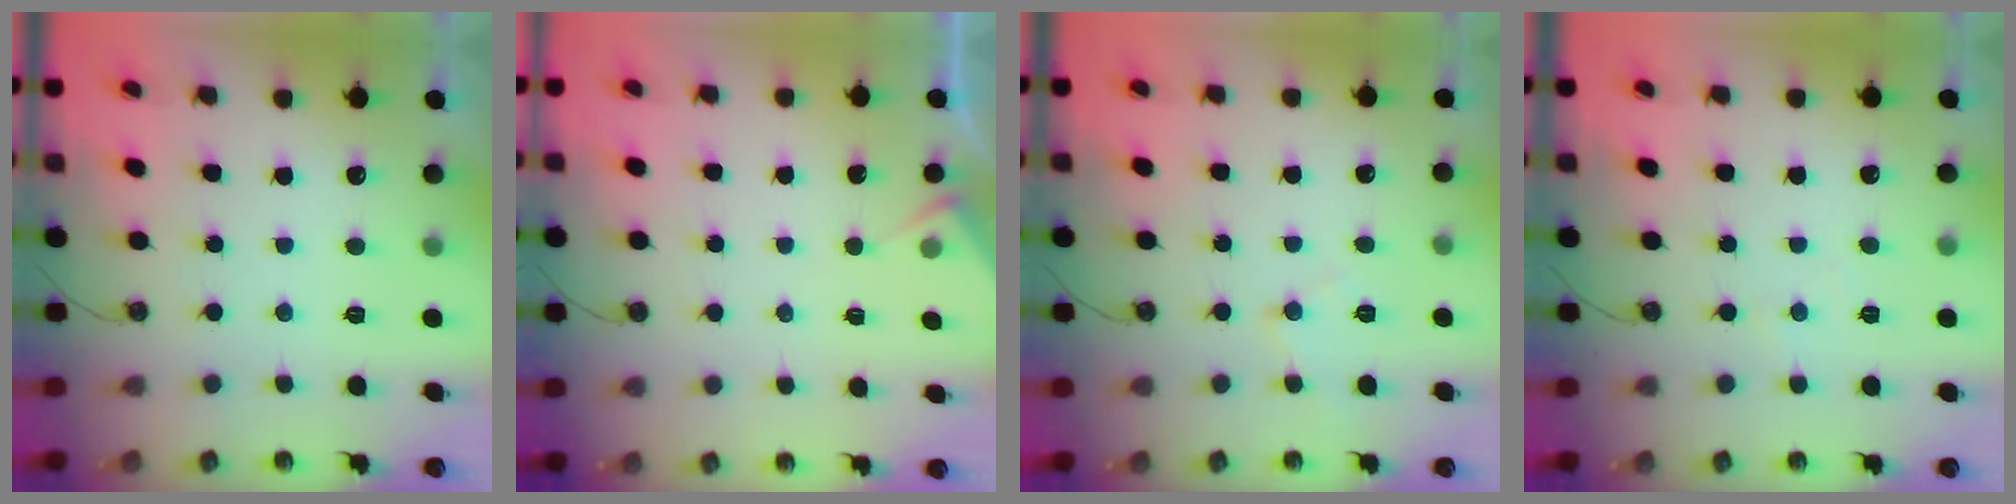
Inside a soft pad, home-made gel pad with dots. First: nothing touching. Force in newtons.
{"total": 4.8, "press": 4.7, "slide": 0.6}
{"total": 6.5, "press": 6.5, "slide": 0.5}
{"total": 2.7, "press": 2.6, "slide": 0.5}